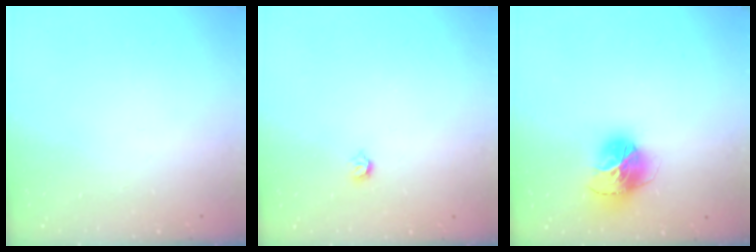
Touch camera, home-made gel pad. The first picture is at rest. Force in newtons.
{"total": 3.1, "press": 3.0, "slide": 0.8}
{"total": 15.1, "press": 15.0, "slide": 1.5}